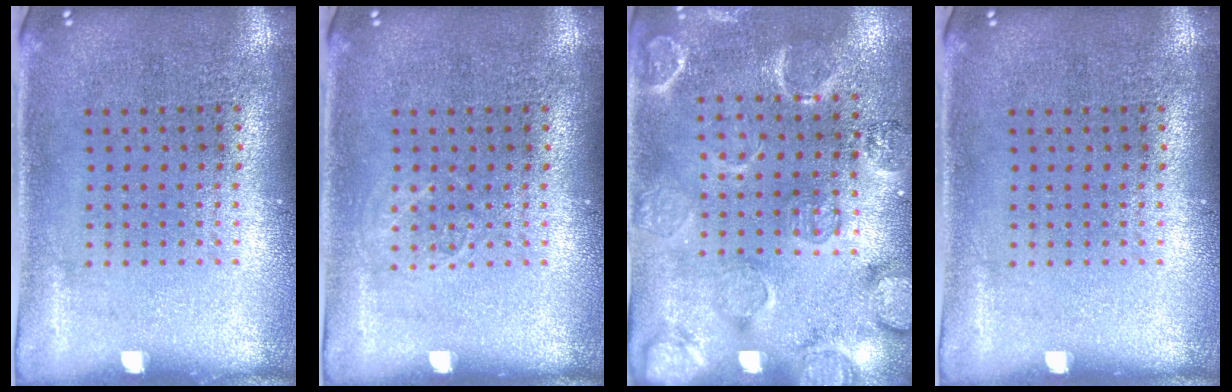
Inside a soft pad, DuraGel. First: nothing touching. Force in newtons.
{"total": 0.9, "press": 0.8, "slide": 0.2}
{"total": 2.5, "press": 2.2, "slide": 1.1}
{"total": 0.0}